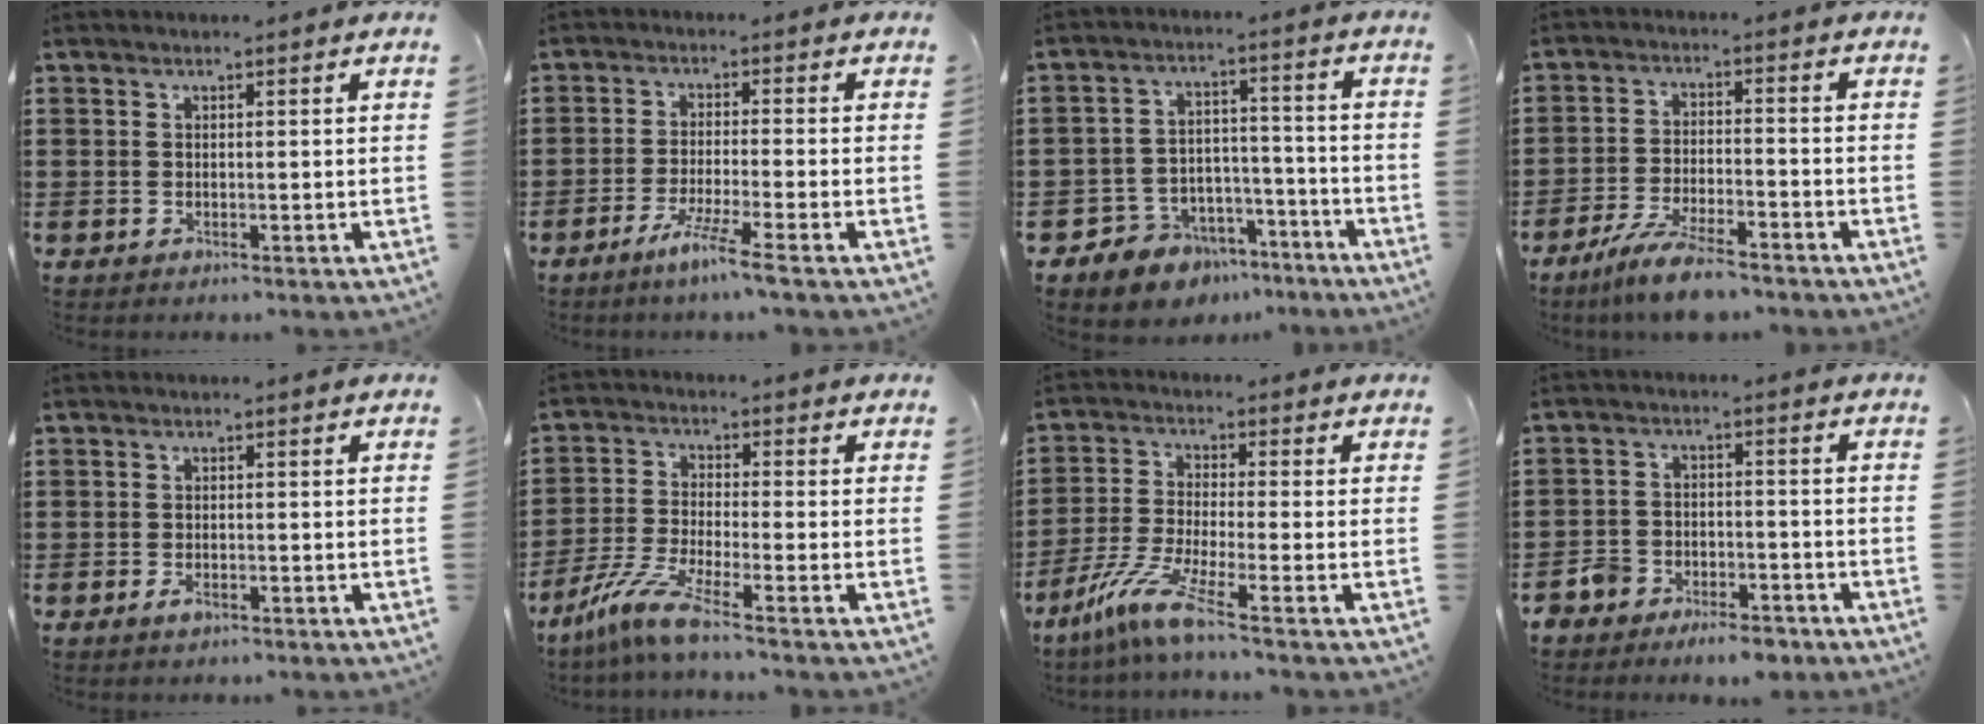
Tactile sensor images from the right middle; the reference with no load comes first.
{"total": 5.1, "force": [-3.8, -0.6, 3.3], "torque": [-0.065, -0.015, -0.071]}
{"total": 6.2, "force": [-5.2, 3.2, 0.0], "torque": [-0.015, 0.026, -0.105]}
{"total": 7.2, "force": [-5.9, 1.0, 4.0], "torque": [-0.087, -0.005, -0.113]}
{"total": 1.4, "force": [-0.8, 0.6, 1.0], "torque": [-0.028, -0.005, -0.017]}
{"total": 6.7, "force": [-4.7, 0.4, 4.7], "torque": [-0.118, -0.020, -0.097]}
{"total": 7.3, "force": [-4.9, 0.2, 5.3], "torque": [-0.128, -0.022, -0.101]}
{"total": 5.2, "force": [-4.9, 1.6, 0.7], "torque": [-0.028, 0.009, -0.104]}